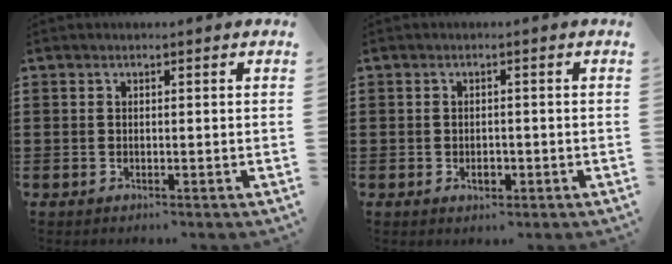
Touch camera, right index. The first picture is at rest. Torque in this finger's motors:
{"motor_torque": [0.86, 0.02, 0.01, 0.03]}